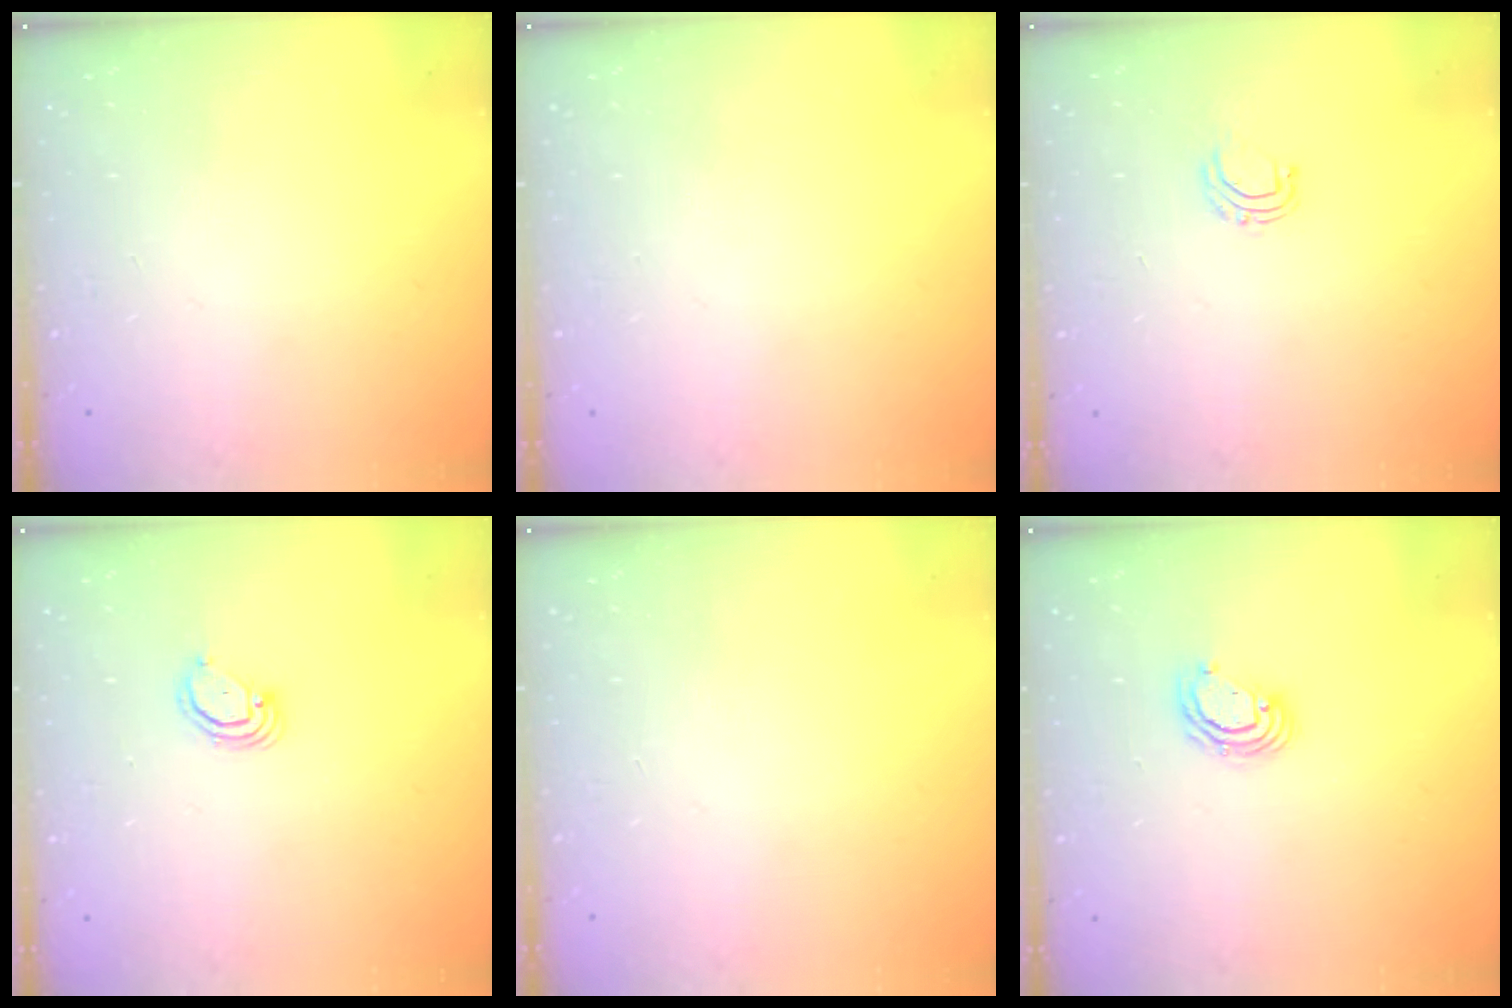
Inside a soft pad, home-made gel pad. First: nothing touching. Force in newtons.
{"total": 0.0}
{"total": 4.2, "press": 4.2, "slide": 0.2}
{"total": 2.9, "press": 2.9, "slide": 0.3}
{"total": 0.0}
{"total": 5.6, "press": 5.6, "slide": 0.4}